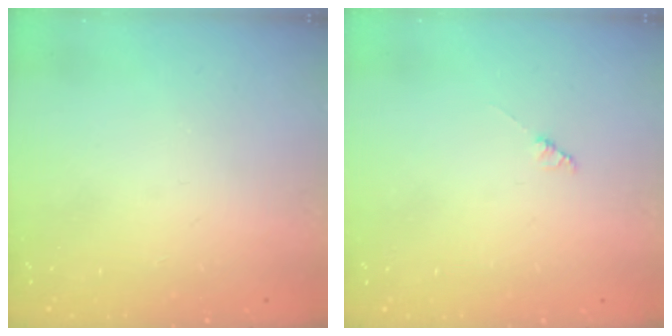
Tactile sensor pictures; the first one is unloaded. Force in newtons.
{"total": 1.4, "press": 1.4, "slide": 0.2}